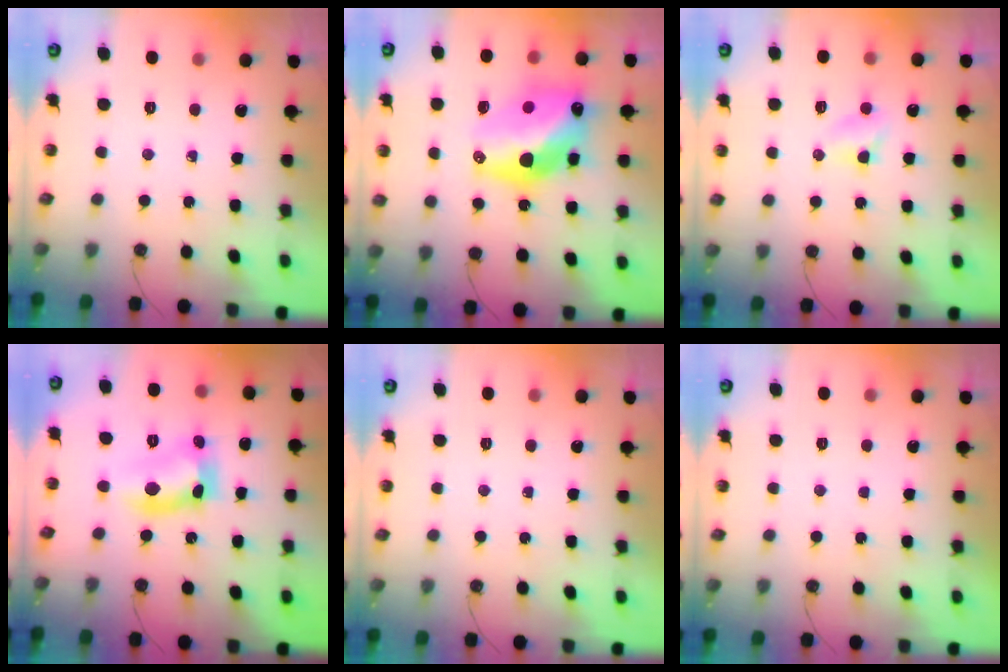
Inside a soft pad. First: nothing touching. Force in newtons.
{"total": 17.0, "press": 16.9, "slide": 1.3}
{"total": 2.9, "press": 2.9, "slide": 0.3}
{"total": 13.0, "press": 13.0, "slide": 1.0}
{"total": 0.0}
{"total": 0.0}